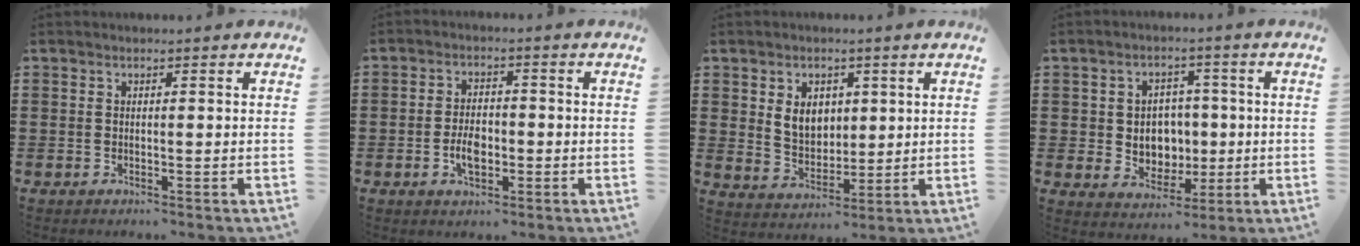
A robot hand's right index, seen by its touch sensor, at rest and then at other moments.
{"total": 4.3, "force": [-1.2, 2.4, 3.4], "torque": [-0.069, 0.004, -0.023]}
{"total": 5.7, "force": [1.7, 4.4, 3.2], "torque": [-0.071, 0.010, 0.028]}
{"total": 5.3, "force": [0.3, 4.9, 1.8], "torque": [-0.031, 0.005, 0.001]}